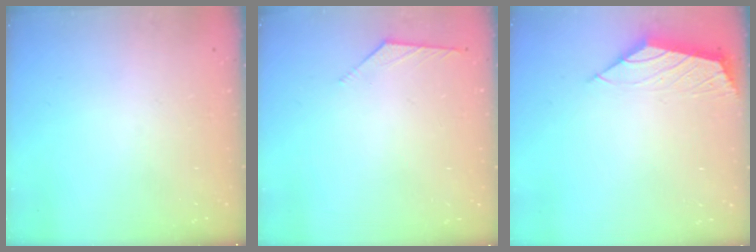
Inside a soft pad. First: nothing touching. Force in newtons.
{"total": 3.4, "press": 3.4, "slide": 0.8}
{"total": 1.8, "press": 1.7, "slide": 0.5}